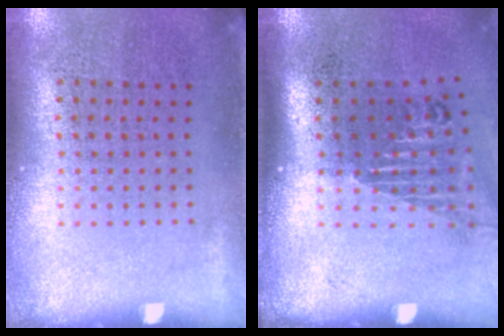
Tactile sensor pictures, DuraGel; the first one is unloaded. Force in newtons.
{"total": 1.6, "press": 1.2, "slide": 1.1}